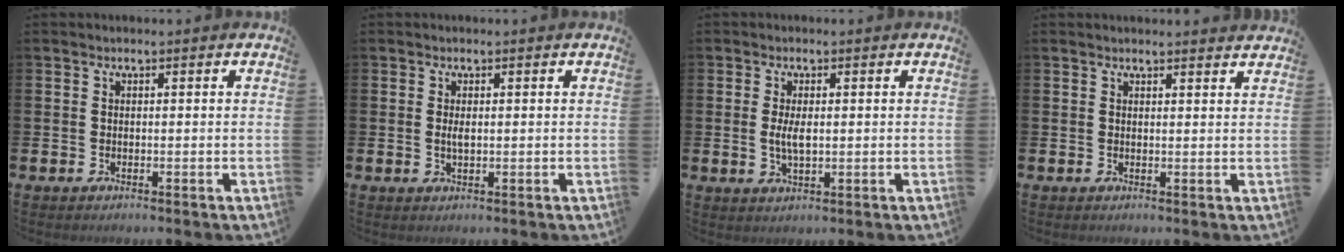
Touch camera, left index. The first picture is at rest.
{"total": 1.4, "force": [0.2, 0.5, 1.3], "torque": [-0.024, 0.002, 0.001]}
{"total": 3.1, "force": [0.2, 1.3, 2.8], "torque": [-0.046, 0.000, 0.000]}
{"total": 1.5, "force": [1.5, 0.0, 0.0], "torque": [0.010, -0.012, 0.025]}